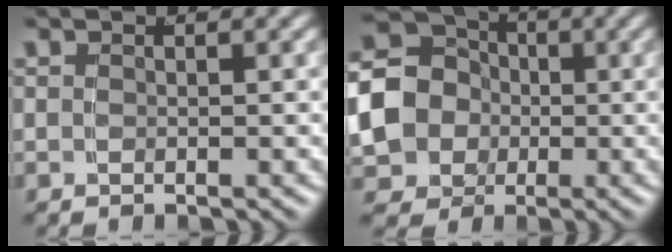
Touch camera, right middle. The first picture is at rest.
{"total": 12.8, "force": [0.3, 11.2, 6.3], "torque": [-0.149, -0.032, 0.002]}